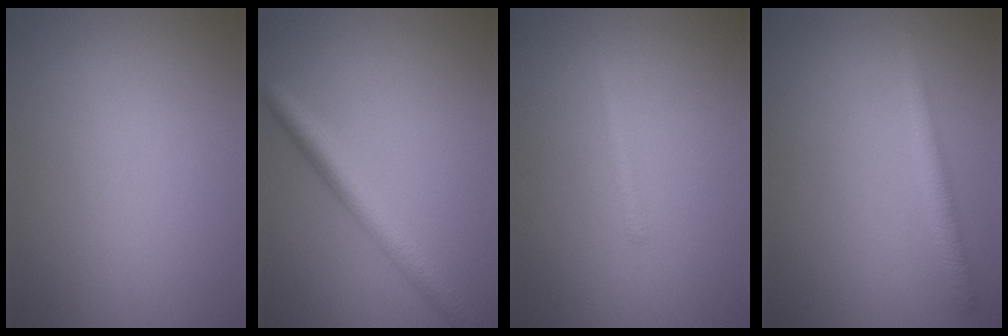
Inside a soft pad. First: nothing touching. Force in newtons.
{"total": 3.7, "press": 3.7, "slide": 0.1}
{"total": 0.8, "press": 0.8, "slide": 0.1}
{"total": 2.0, "press": 2.0, "slide": 0.1}